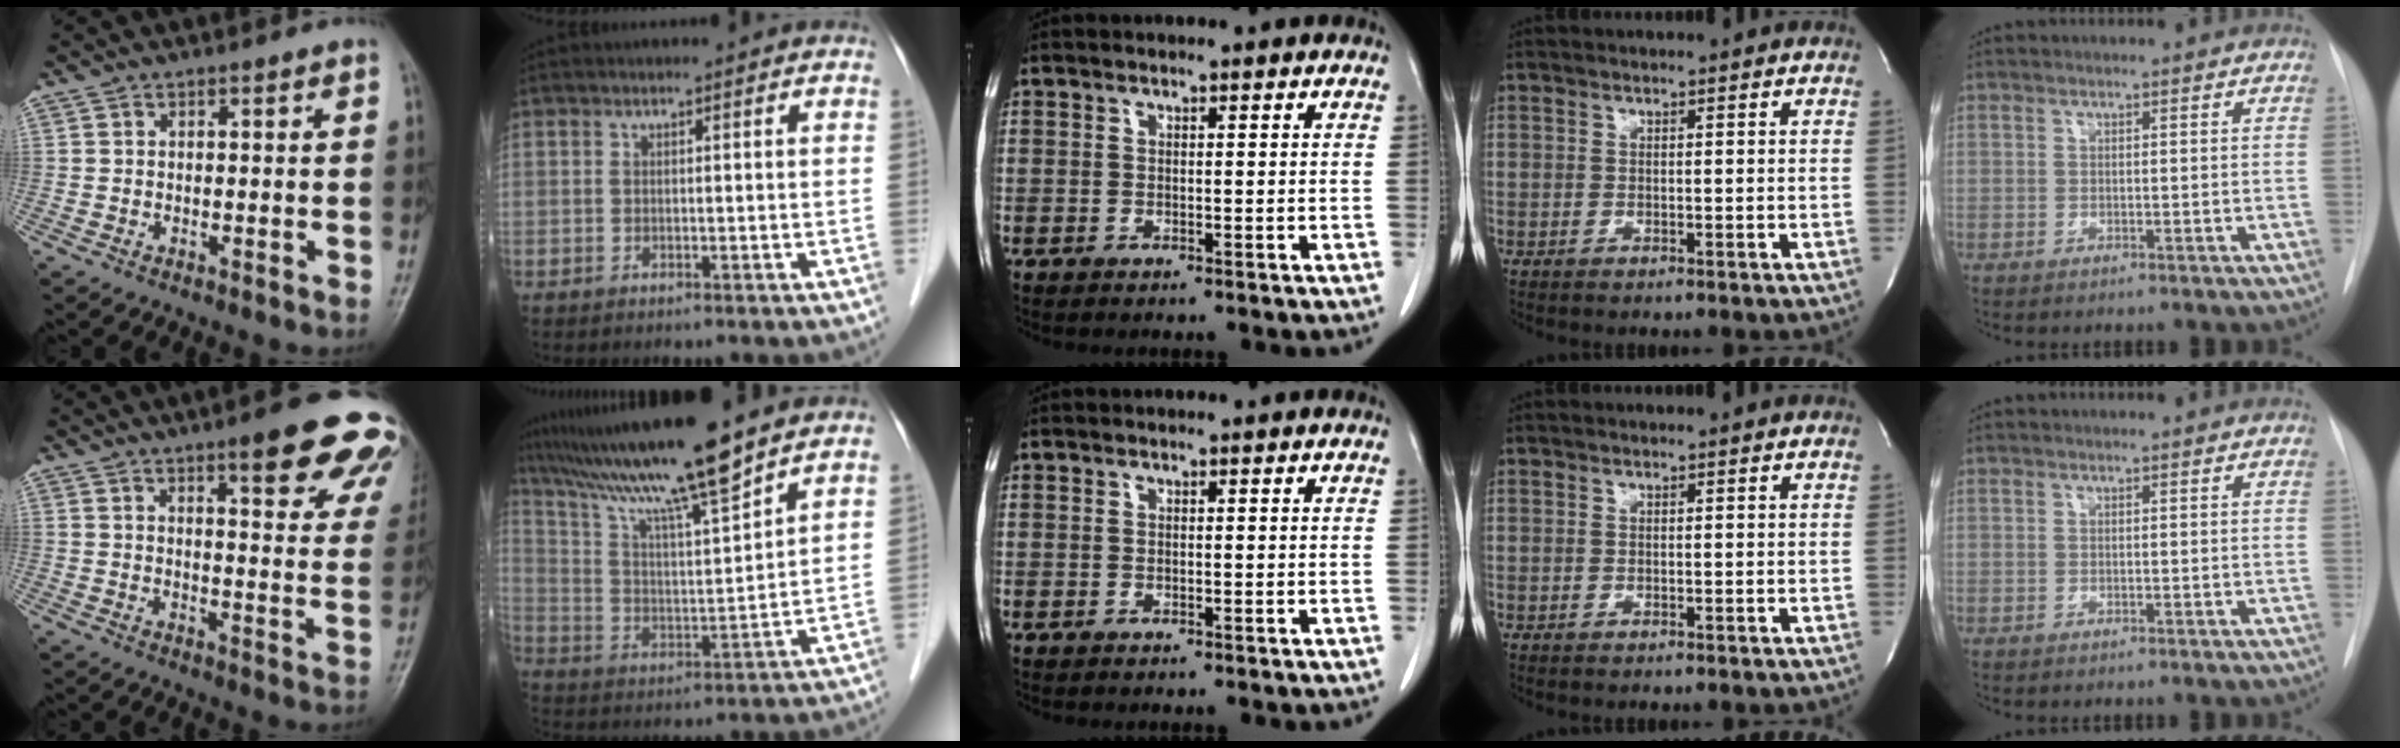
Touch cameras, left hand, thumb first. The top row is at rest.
{"thumb": {"total": 18.2, "force": [11.9, 4.1, 13.2], "torque": [-0.130, -0.046, 0.140]}, "index": {"total": 15.4, "force": [12.6, -1.0, 8.7], "torque": [-0.157, 0.004, 0.225]}}